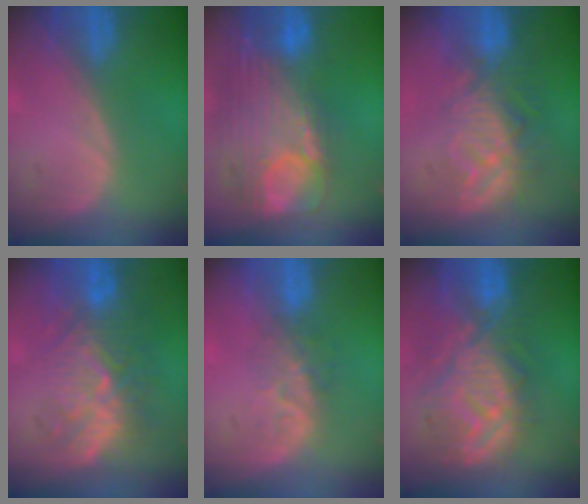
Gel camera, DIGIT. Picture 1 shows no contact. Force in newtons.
{"total": 12.7, "press": 10.7, "slide": 6.7}
{"total": 9.3, "press": 8.1, "slide": 4.5}
{"total": 9.4, "press": 9.0, "slide": 2.7}
{"total": 3.7, "press": 3.6, "slide": 1.2}
{"total": 11.2, "press": 10.4, "slide": 4.3}